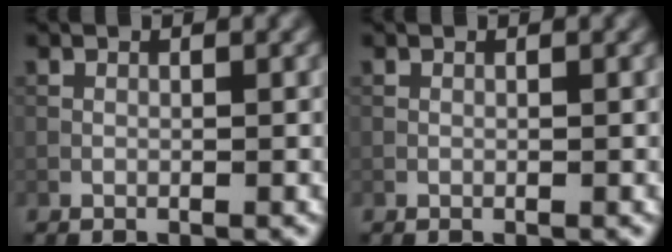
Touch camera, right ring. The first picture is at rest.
{"total": 0.0}